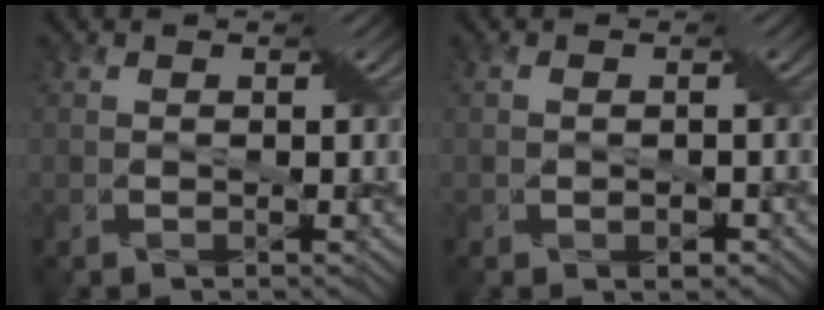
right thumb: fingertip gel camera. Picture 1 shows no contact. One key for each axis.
{"total": 1.2, "fx": -0.7, "fy": 0.7, "fz": 0.7, "tx": -0.008, "ty": -0.008, "tz": -0.009}